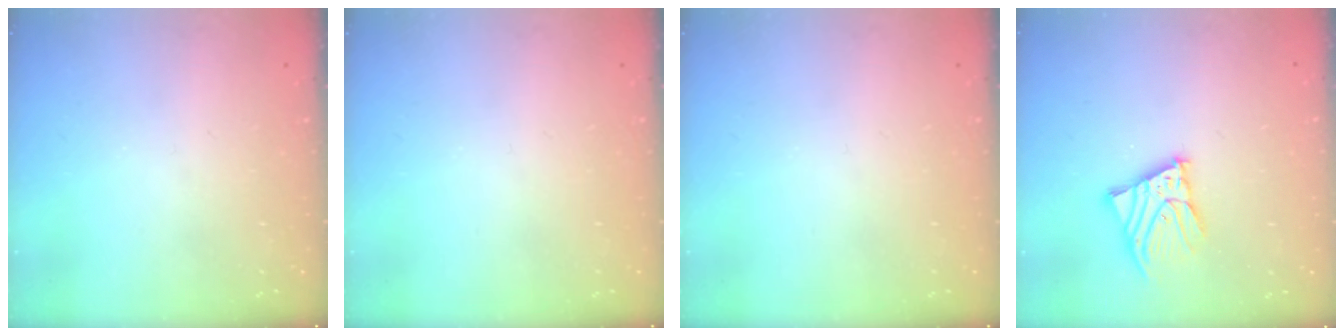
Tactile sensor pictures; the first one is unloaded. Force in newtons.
{"total": 0.0}
{"total": 0.0}
{"total": 8.3, "press": 8.2, "slide": 1.0}